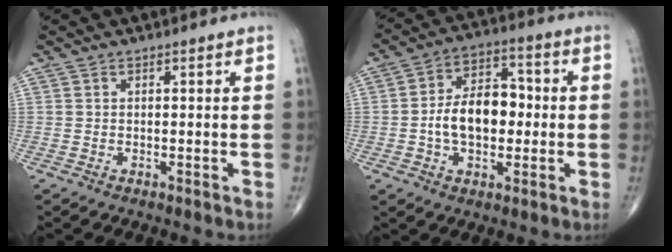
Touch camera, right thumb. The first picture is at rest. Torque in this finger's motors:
{"motor_torque": [1.66, 1.91, 1.02, -0.33, 0.11]}